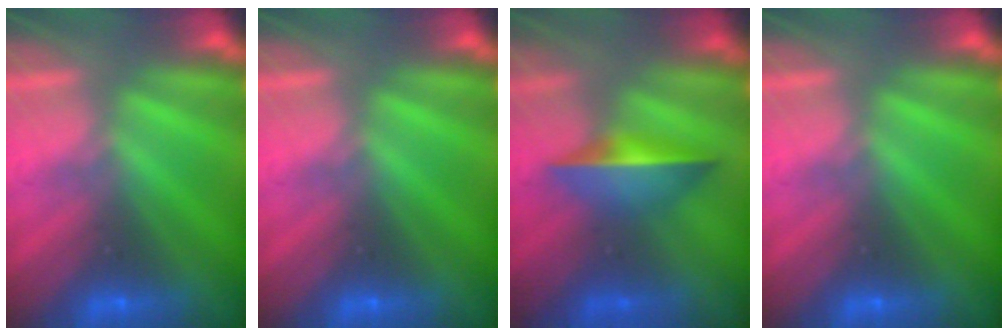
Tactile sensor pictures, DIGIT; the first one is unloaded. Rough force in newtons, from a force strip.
{"total": 0.0}
{"total": 1.5}
{"total": 0.0}